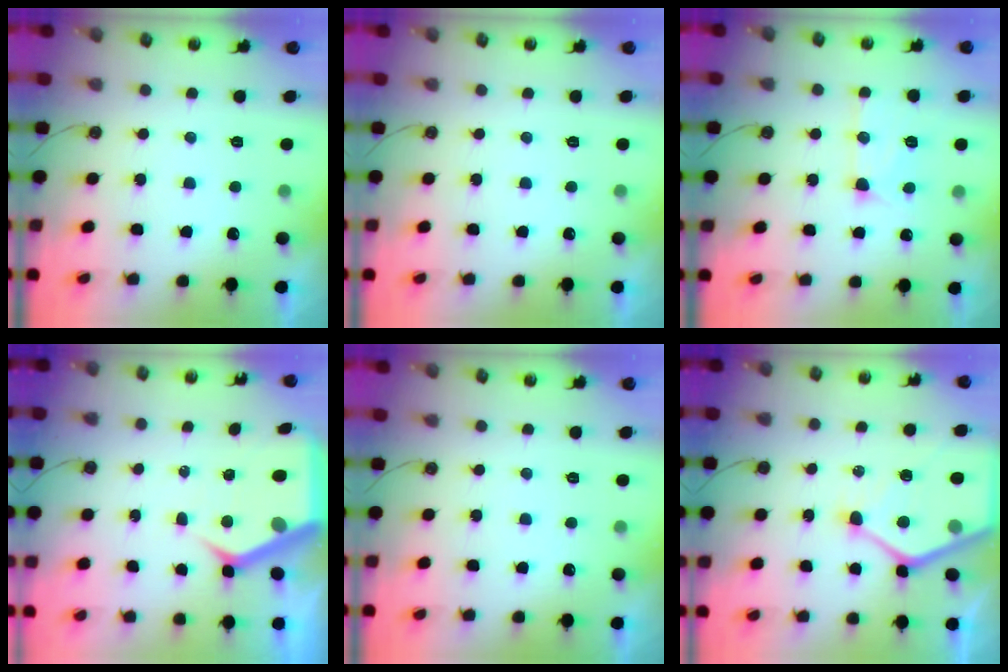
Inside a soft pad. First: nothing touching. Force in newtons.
{"total": 0.0}
{"total": 14.3, "press": 14.2, "slide": 1.1}
{"total": 9.4, "press": 9.3, "slide": 1.3}
{"total": 0.0}
{"total": 13.7, "press": 13.6, "slide": 1.5}